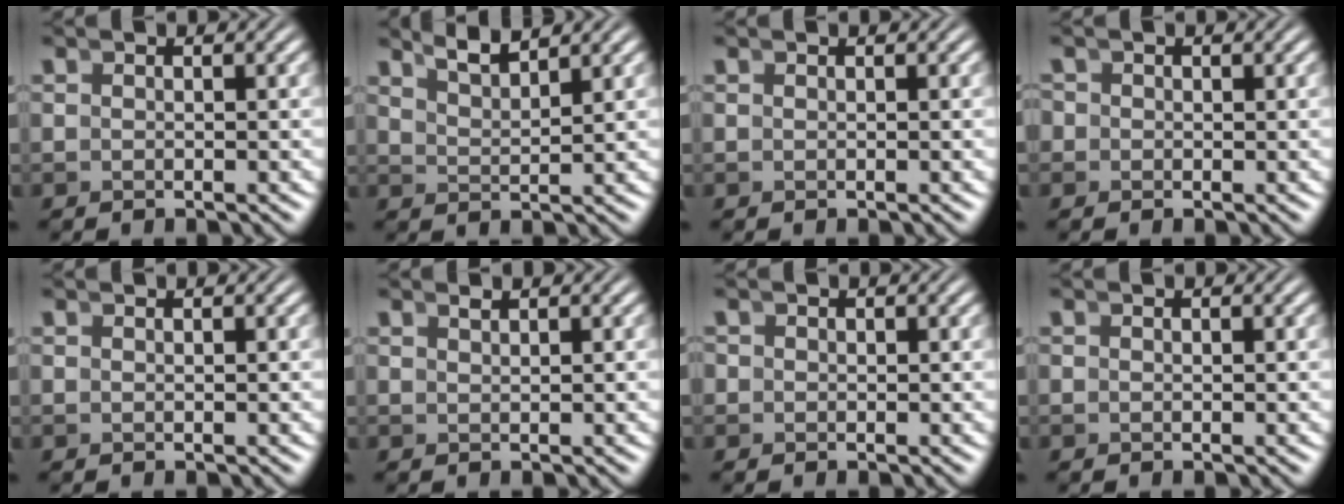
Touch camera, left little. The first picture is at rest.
{"total": 3.3, "force": [3.0, 0.0, 1.2], "torque": [-0.022, 0.004, 0.053]}
{"total": 0.0}
{"total": 2.1, "force": [-0.3, 2.1, 0.3], "torque": [-0.007, -0.001, -0.011]}
{"total": 0.5, "force": [0.4, -0.4, -0.1], "torque": [0.010, 0.004, 0.007]}
{"total": 0.9, "force": [0.7, -0.6, -0.1], "torque": [0.013, 0.006, 0.016]}
{"total": 1.5, "force": [-0.1, 1.5, 0.1], "torque": [-0.003, -0.003, -0.004]}
{"total": 0.0}